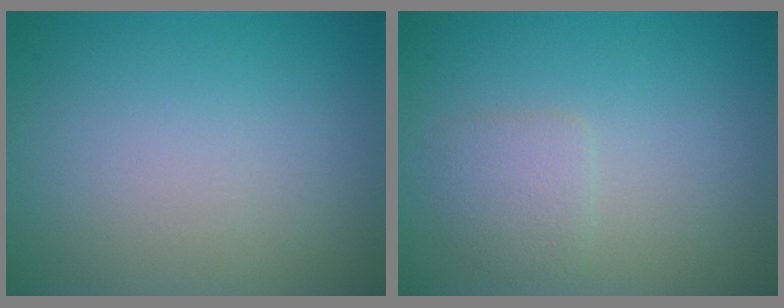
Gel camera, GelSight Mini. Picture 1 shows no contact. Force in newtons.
{"total": 1.8, "press": 1.8, "slide": 0.1}